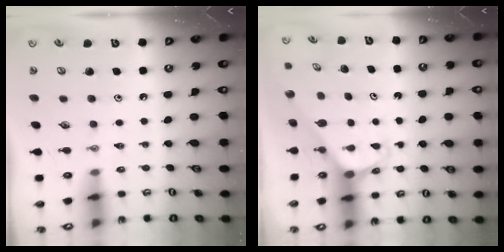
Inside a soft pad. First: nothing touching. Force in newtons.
{"total": 2.0, "press": 2.0, "slide": 0.1}